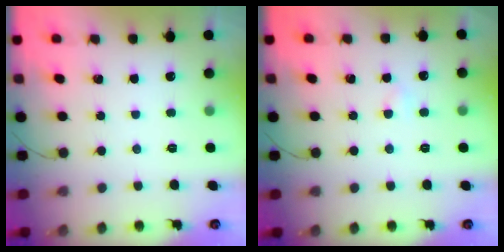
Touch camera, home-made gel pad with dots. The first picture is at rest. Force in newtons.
{"total": 2.4, "press": 2.3, "slide": 0.8}